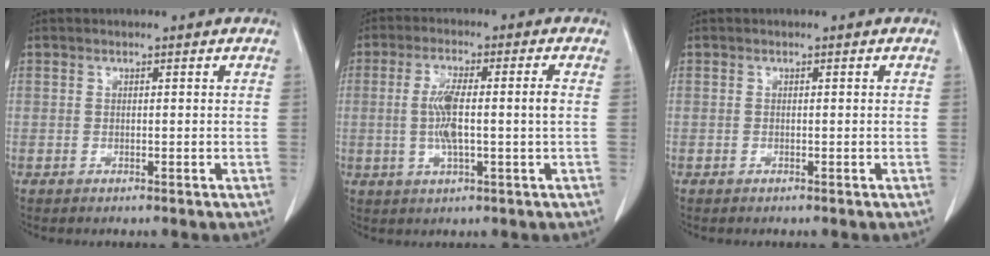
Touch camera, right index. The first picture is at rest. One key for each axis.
{"total": 7.5, "fx": -0.2, "fy": 0.6, "fz": 7.4, "tx": -0.149, "ty": 0.006, "tz": -0.004}
{"total": 0.0}